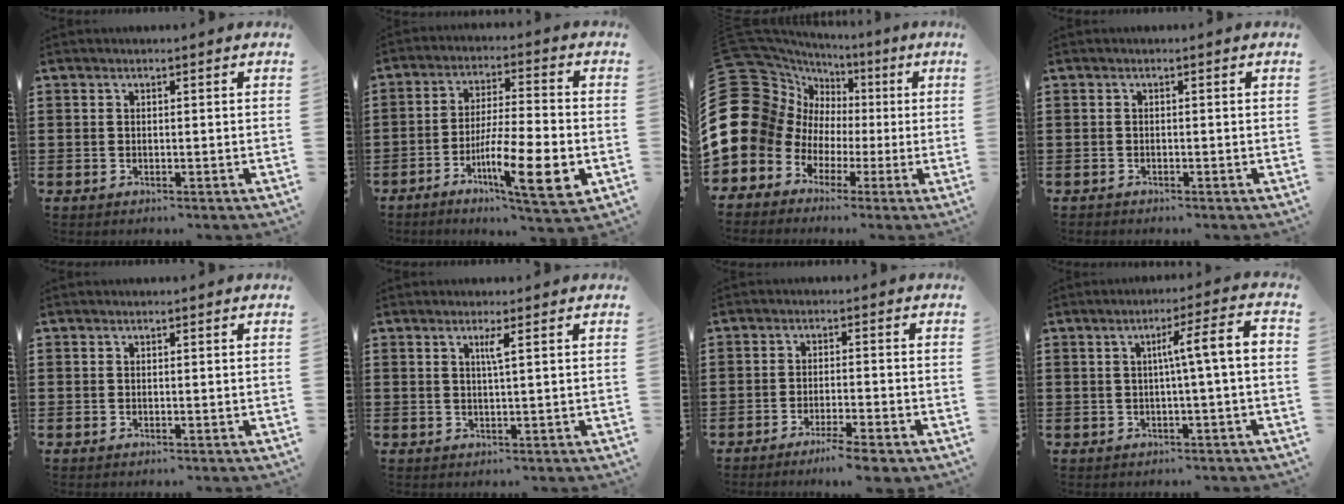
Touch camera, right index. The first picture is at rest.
{"total": 12.4, "force": [-4.9, 1.9, 11.2], "torque": [-0.207, -0.004, -0.088]}
{"total": 16.5, "force": [0.4, 15.1, 6.6], "torque": [-0.216, -0.023, 0.023]}
{"total": 0.6, "force": [-0.5, 0.2, 0.0], "torque": [-0.002, 0.001, -0.012]}
{"total": 0.0}
{"total": 1.9, "force": [0.6, -0.4, 1.7], "torque": [-0.033, -0.005, 0.007]}
{"total": 3.6, "force": [-3.0, -0.2, 1.9], "torque": [-0.030, -0.003, -0.056]}
{"total": 6.3, "force": [-0.2, -0.1, 6.3], "torque": [-0.116, 0.000, -0.010]}